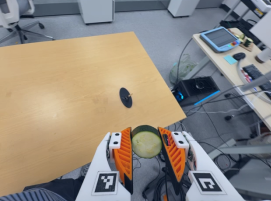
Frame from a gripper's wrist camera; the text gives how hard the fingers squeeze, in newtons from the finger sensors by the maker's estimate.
{"total": 12.0, "left": 12.5, "right": 11.5}